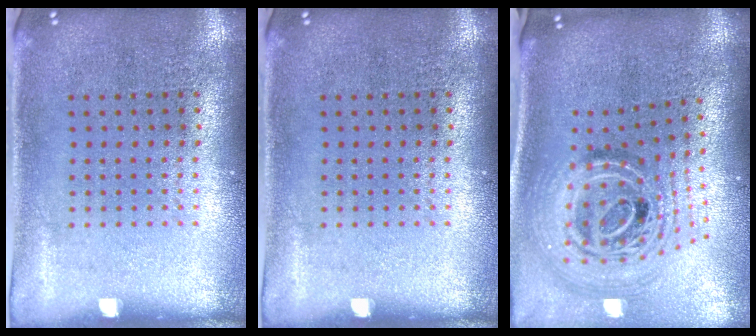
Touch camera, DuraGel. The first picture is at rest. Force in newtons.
{"total": 0.0}
{"total": 2.4, "press": 1.7, "slide": 1.6}